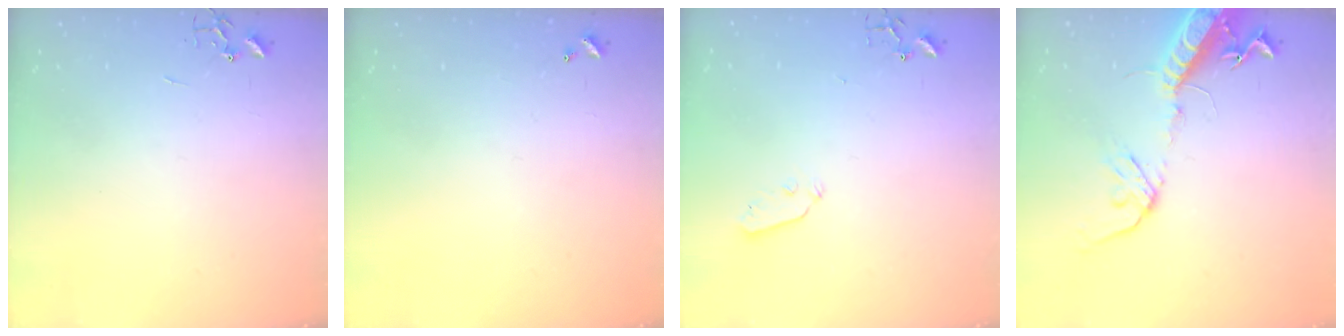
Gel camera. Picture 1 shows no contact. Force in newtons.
{"total": 0.0}
{"total": 3.1, "press": 3.0, "slide": 0.4}
{"total": 16.2, "press": 15.8, "slide": 3.6}